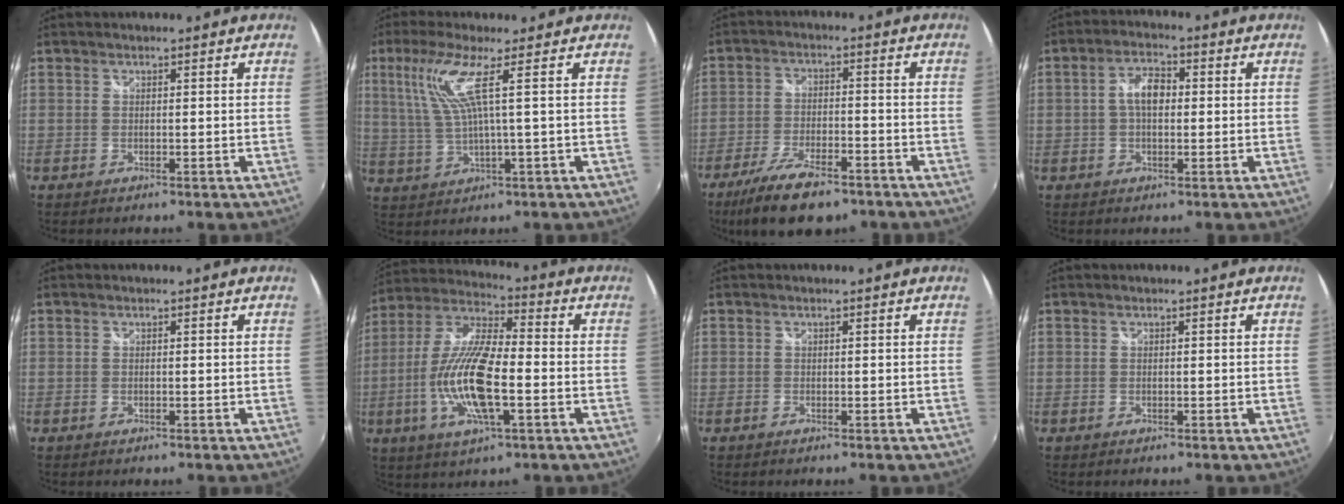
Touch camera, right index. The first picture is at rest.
{"total": 7.2, "force": [2.5, -0.6, 6.8], "torque": [-0.138, -0.001, 0.063]}
{"total": 13.1, "force": [-9.5, 4.5, 7.8], "torque": [-0.175, -0.027, -0.163]}
{"total": 5.0, "force": [0.1, 2.7, 4.2], "torque": [-0.079, 0.013, 0.001]}
{"total": 0.0}
{"total": 15.9, "force": [-3.8, 4.6, 14.8], "torque": [-0.300, -0.006, -0.075]}
{"total": 0.0}
{"total": 0.0}